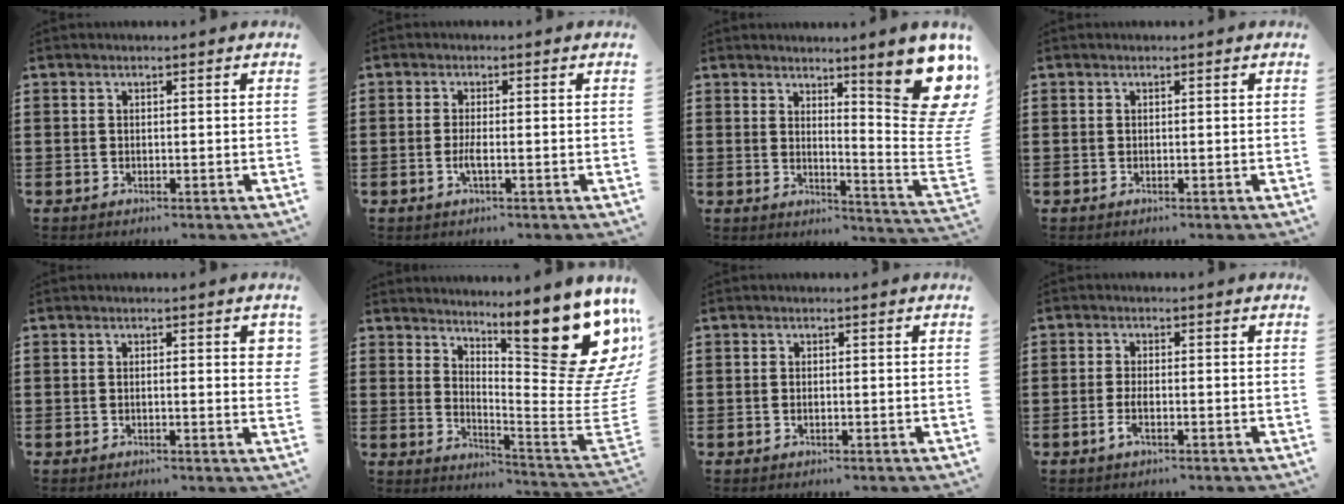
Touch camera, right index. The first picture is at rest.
{"total": 2.2, "force": [-0.8, 0.3, 2.0], "torque": [-0.043, -0.002, -0.016]}
{"total": 11.7, "force": [7.4, 2.3, 8.8], "torque": [-0.125, -0.072, 0.122]}
{"total": 0.0}
{"total": 1.9, "force": [0.1, 0.2, 1.9], "torque": [-0.034, -0.004, 0.002]}
{"total": 17.4, "force": [9.8, 5.2, 13.4], "torque": [-0.189, -0.082, 0.158]}
{"total": 0.5, "force": [-0.2, 0.3, 0.4], "torque": [-0.012, -0.003, -0.003]}
{"total": 2.3, "force": [-1.0, 0.4, 2.1], "torque": [-0.045, -0.007, -0.019]}